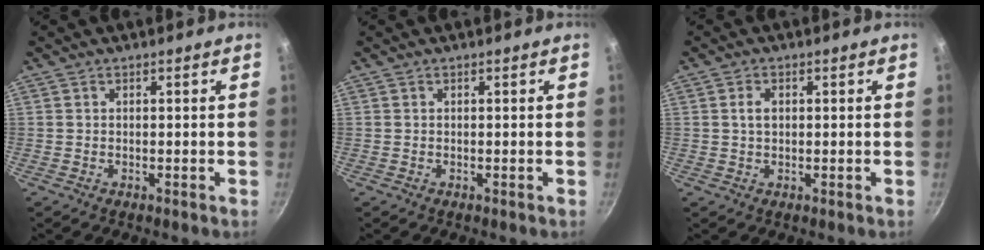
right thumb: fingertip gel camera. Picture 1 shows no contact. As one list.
[{"total": 0.0}, {"total": 2.4, "force": [0.4, 1.6, 1.8], "torque": [-0.026, 0.002, 0.008]}]